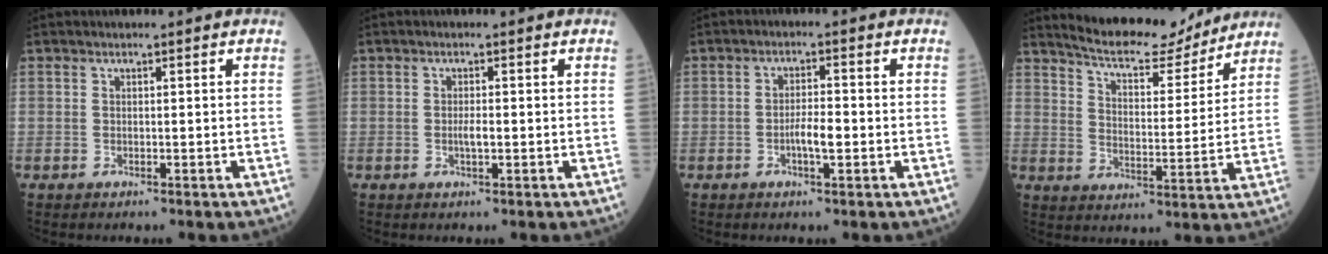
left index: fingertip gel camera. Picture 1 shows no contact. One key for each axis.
{"total": 1.6, "fx": -0.2, "fy": 0.3, "fz": 1.5, "tx": -0.032, "ty": 0.000, "tz": -0.004}
{"total": 3.5, "fx": -1.0, "fy": 0.7, "fz": 3.3, "tx": -0.060, "ty": 0.002, "tz": -0.017}
{"total": 14.3, "fx": 13.2, "fy": 2.7, "fz": 4.8, "tx": -0.077, "ty": -0.003, "tz": 0.194}